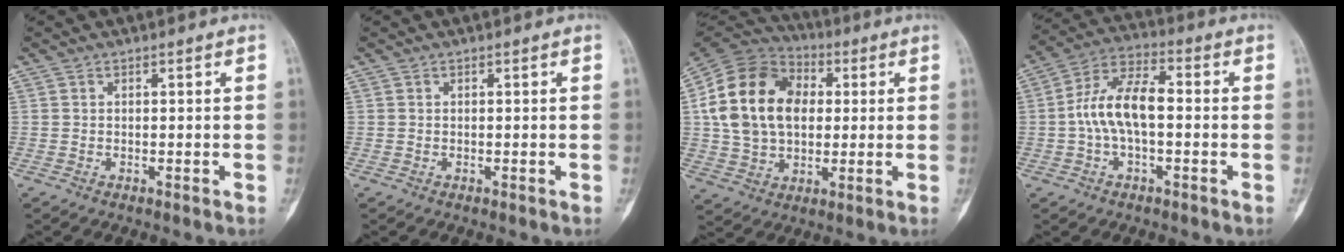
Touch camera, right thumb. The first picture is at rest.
{"total": 0.0}
{"total": 19.9, "force": [2.8, 14.2, 13.7], "torque": [-0.234, 0.021, 0.048]}
{"total": 11.2, "force": [-0.7, 5.5, 9.7], "torque": [-0.189, 0.038, -0.018]}